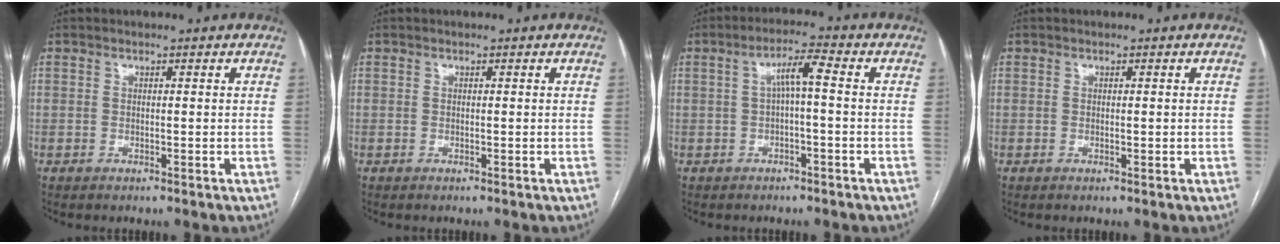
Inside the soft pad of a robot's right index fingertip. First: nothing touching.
{"total": 0.0}
{"total": 4.4, "force": [0.2, 0.4, 4.4], "torque": [-0.076, 0.019, 0.004]}
{"total": 0.6, "force": [0.0, 0.2, 0.6], "torque": [-0.012, -0.003, 0.002]}